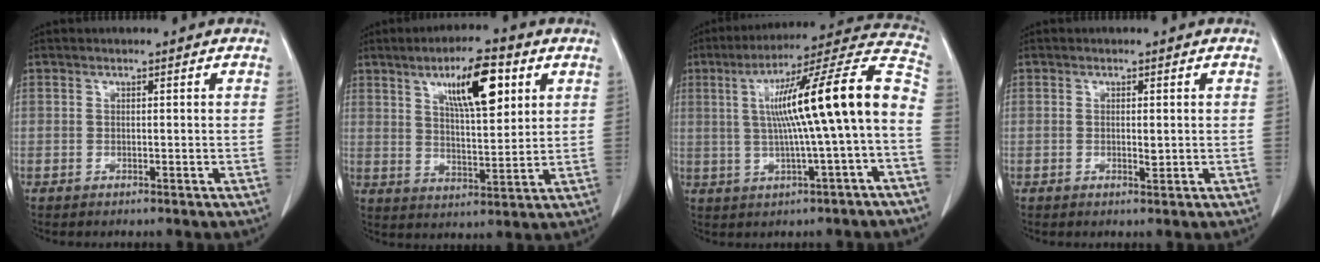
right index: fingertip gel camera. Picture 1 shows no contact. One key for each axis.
{"total": 11.0, "fx": 5.0, "fy": 2.7, "fz": 9.4, "tx": -0.158, "ty": 0.006, "tz": 0.087}
{"total": 16.9, "fx": -0.3, "fy": 0.2, "fz": 16.9, "tx": -0.253, "ty": 0.036, "tz": -0.005}
{"total": 1.1, "fx": 0.0, "fy": 0.3, "fz": 1.0, "tx": -0.016, "ty": -0.003, "tz": 0.001}